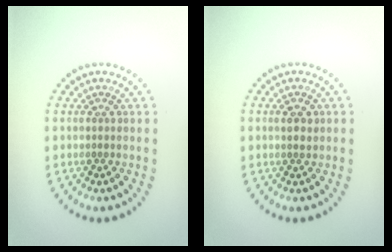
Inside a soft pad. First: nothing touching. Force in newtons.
{"total": 1.4, "press": 1.3, "slide": 0.4}